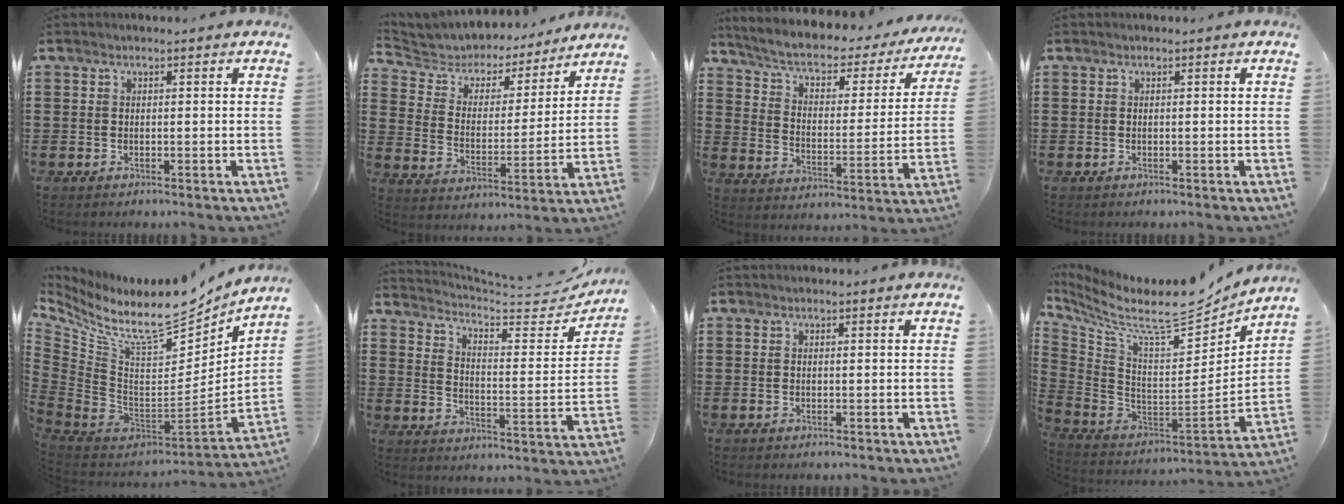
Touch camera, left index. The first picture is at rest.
{"total": 4.4, "force": [4.0, 1.8, 0.2], "torque": [-0.036, -0.031, 0.062]}
{"total": 4.6, "force": [2.6, 2.1, 3.1], "torque": [-0.074, -0.019, 0.035]}
{"total": 0.0}
{"total": 13.1, "force": [9.7, 3.3, 8.2], "torque": [-0.180, -0.084, 0.163]}
{"total": 3.8, "force": [3.4, 0.5, 1.8], "torque": [-0.058, -0.032, 0.049]}
{"total": 0.0}
{"total": 11.2, "force": [9.0, 2.0, 6.3], "torque": [-0.140, -0.075, 0.151]}